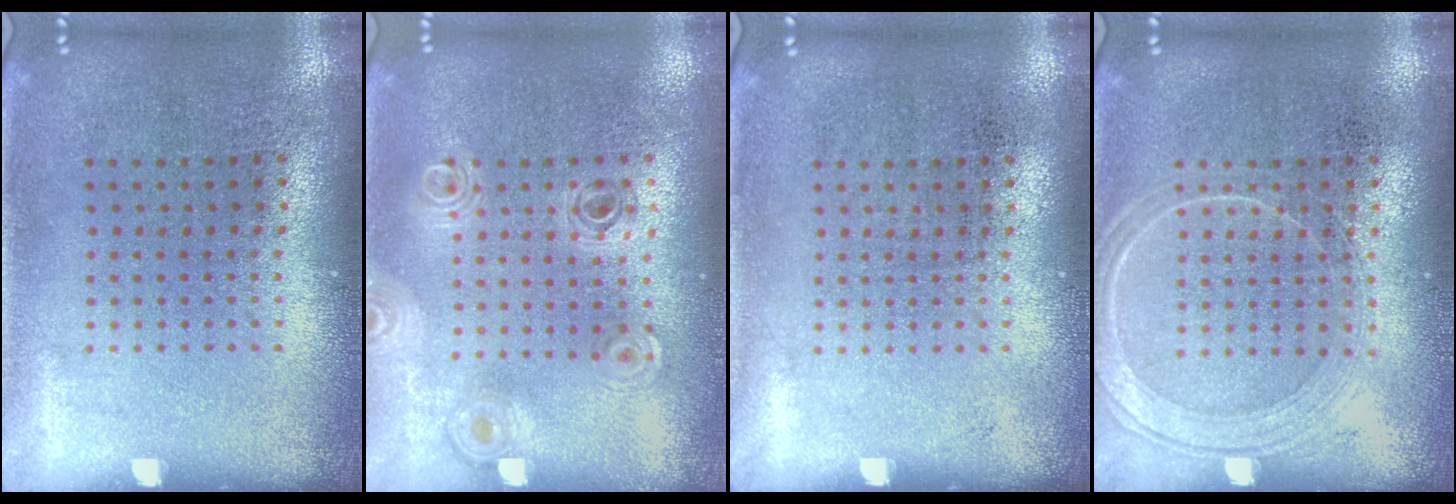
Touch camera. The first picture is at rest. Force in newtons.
{"total": 0.8, "press": 0.8, "slide": 0.1}
{"total": 0.0}
{"total": 2.2, "press": 2.1, "slide": 0.4}